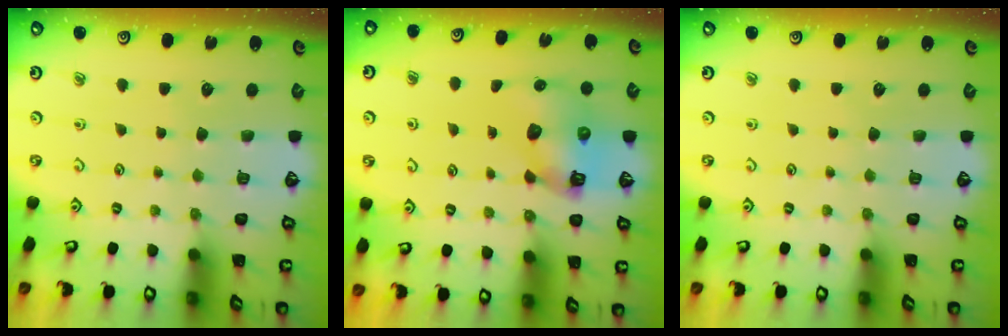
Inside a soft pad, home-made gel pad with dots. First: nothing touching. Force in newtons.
{"total": 8.0, "press": 7.9, "slide": 1.4}
{"total": 0.0}